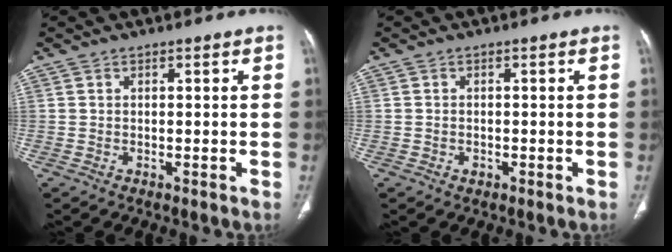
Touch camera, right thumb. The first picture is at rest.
{"total": 0.9, "force": [-0.4, 0.7, 0.4], "torque": [-0.004, 0.006, -0.003]}